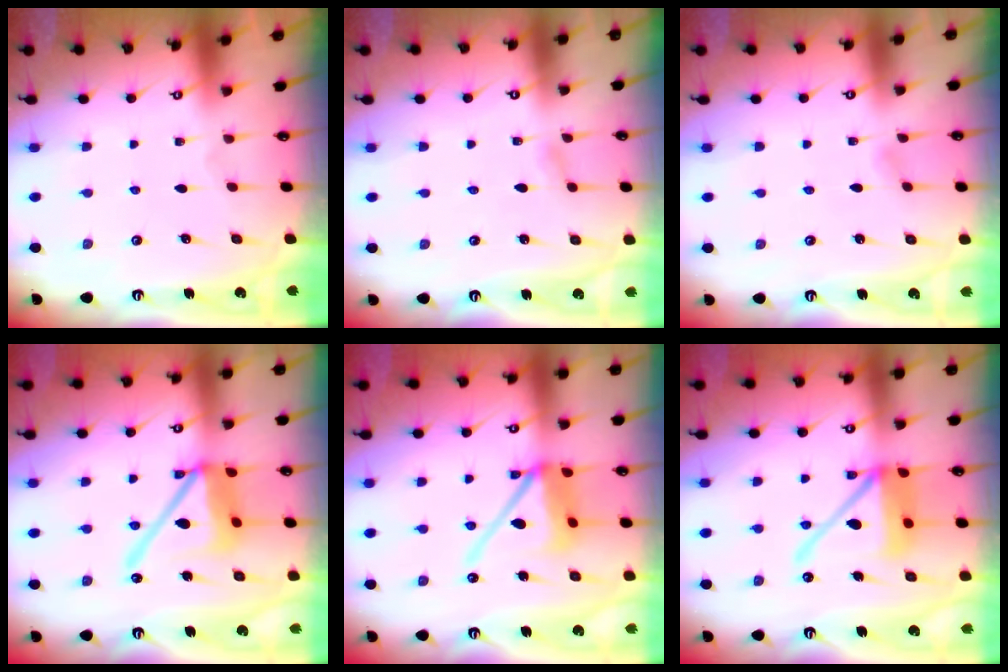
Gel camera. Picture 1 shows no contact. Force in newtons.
{"total": 2.1, "press": 2.1, "slide": 0.3}
{"total": 2.8, "press": 2.8, "slide": 0.3}
{"total": 15.5, "press": 15.4, "slide": 1.9}
{"total": 13.6, "press": 13.5, "slide": 1.7}
{"total": 14.9, "press": 14.7, "slide": 2.0}